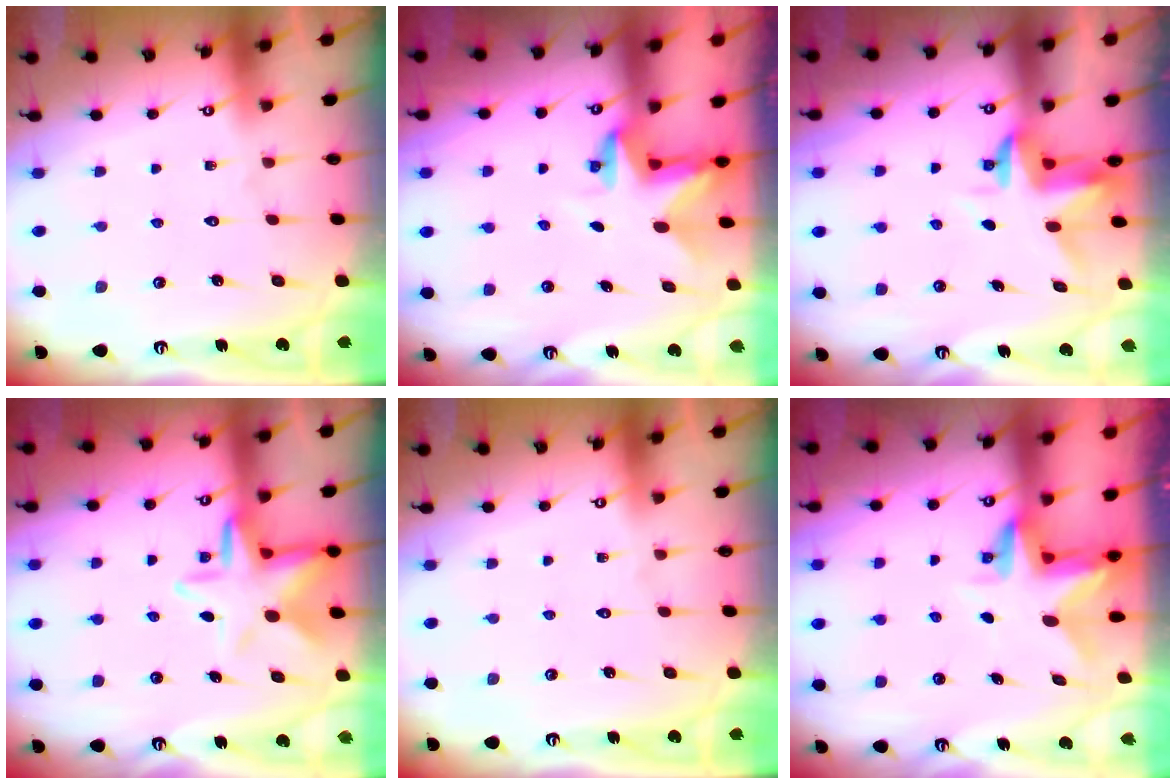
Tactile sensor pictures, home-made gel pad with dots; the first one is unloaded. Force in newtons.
{"total": 2.8, "press": 2.8, "slide": 0.2}
{"total": 3.2, "press": 3.2, "slide": 0.4}
{"total": 9.1, "press": 8.9, "slide": 2.2}
{"total": 0.0}
{"total": 3.5, "press": 3.5, "slide": 0.2}